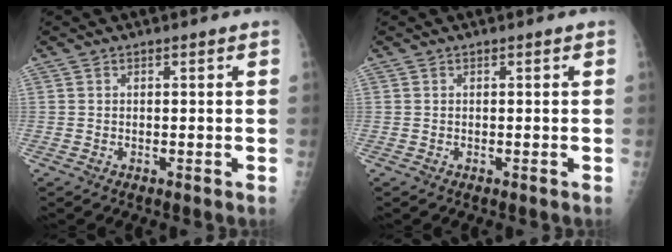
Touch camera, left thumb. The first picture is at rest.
{"total": 0.0}